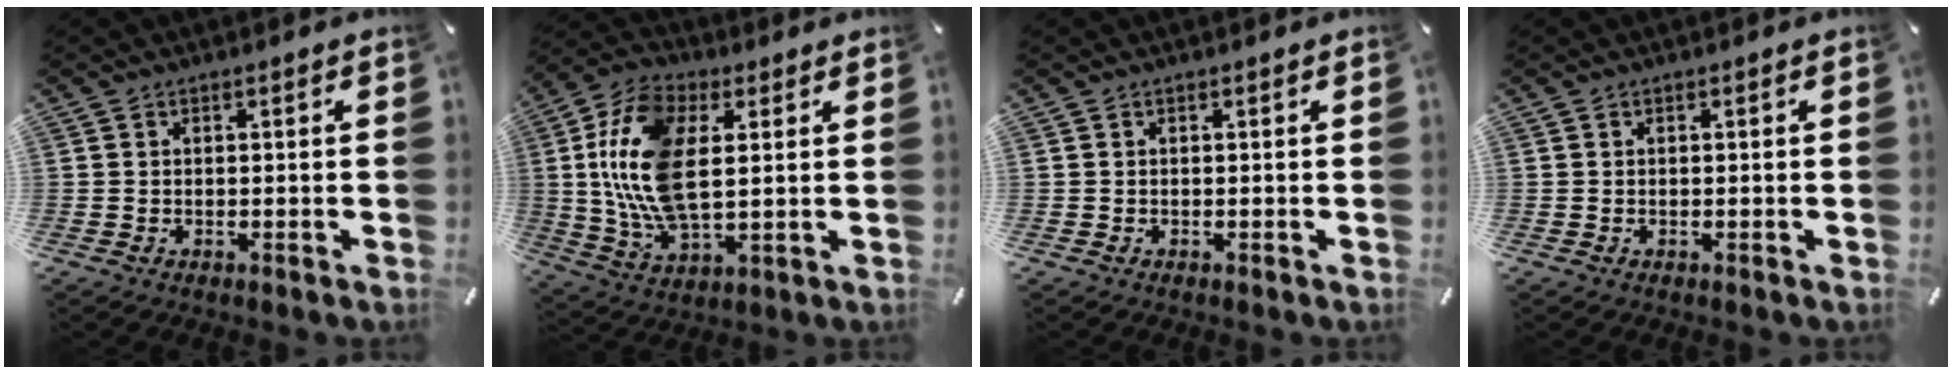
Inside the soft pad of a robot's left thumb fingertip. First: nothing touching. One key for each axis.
{"total": 16.5, "fx": 3.2, "fy": 9.2, "fz": 13.3, "tx": -0.315, "ty": -0.004, "tz": 0.055}
{"total": 0.0}
{"total": 0.0}